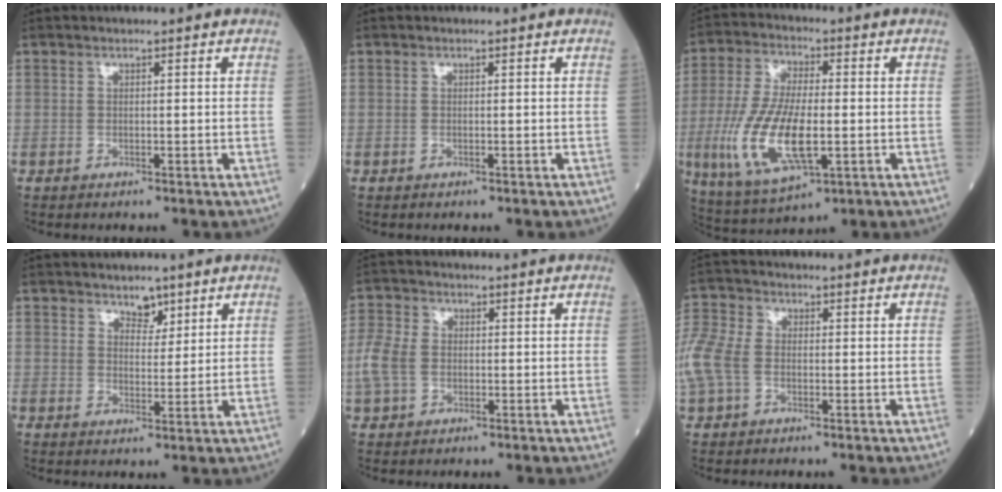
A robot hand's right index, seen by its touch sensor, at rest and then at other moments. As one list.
[{"total": 0.0}, {"total": 14.3, "force": [-2.8, 4.5, 13.3], "torque": [-0.286, -0.017, -0.045]}, {"total": 3.0, "force": [2.2, 1.7, 1.2], "torque": [-0.012, -0.001, 0.036]}, {"total": 4.8, "force": [-0.8, 3.3, 3.3], "torque": [-0.106, 0.010, -0.020]}, {"total": 14.7, "force": [-1.5, 11.4, 9.2], "torque": [-0.292, 0.030, -0.030]}]